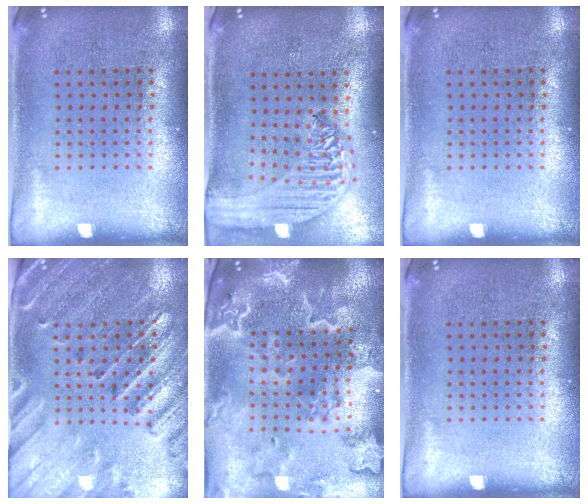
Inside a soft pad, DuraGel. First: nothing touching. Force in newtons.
{"total": 2.4, "press": 2.1, "slide": 1.2}
{"total": 0.0}
{"total": 2.9, "press": 2.7, "slide": 0.9}
{"total": 4.0, "press": 3.4, "slide": 2.2}
{"total": 0.0}